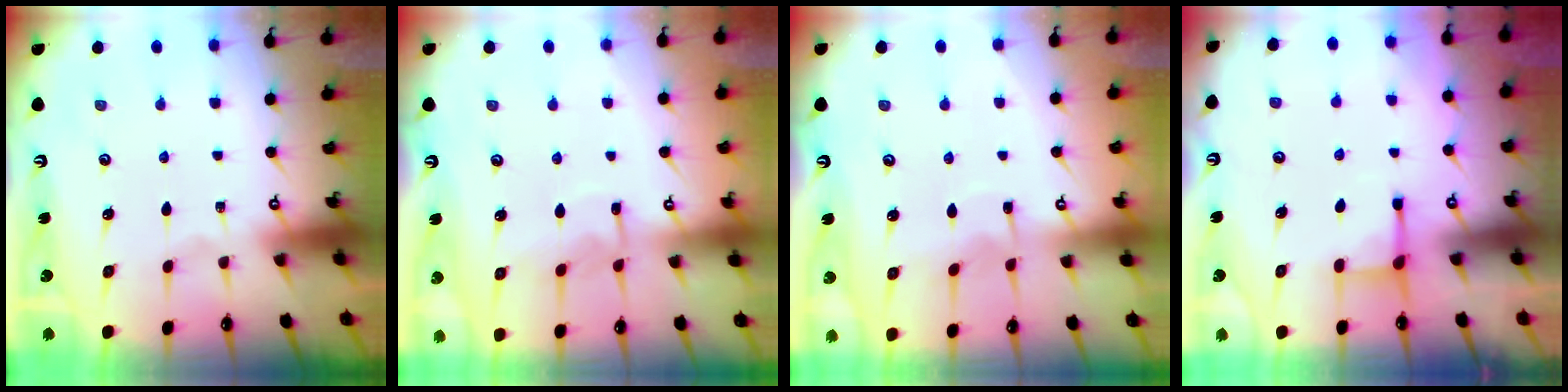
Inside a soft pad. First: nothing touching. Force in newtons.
{"total": 6.3, "press": 6.3, "slide": 0.5}
{"total": 4.1, "press": 4.0, "slide": 0.6}
{"total": 2.4, "press": 2.4, "slide": 0.3}